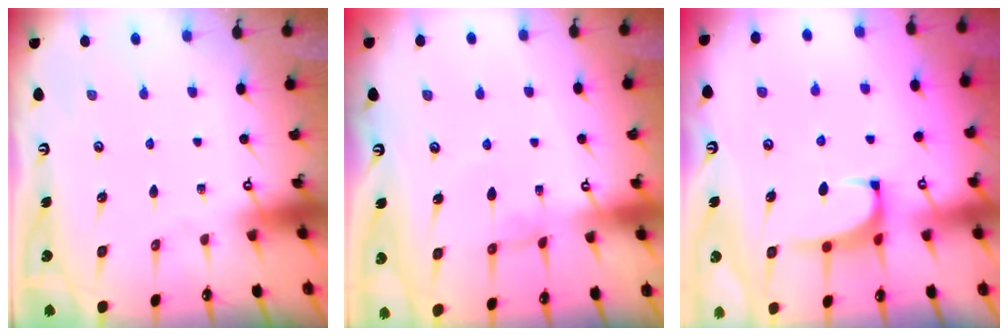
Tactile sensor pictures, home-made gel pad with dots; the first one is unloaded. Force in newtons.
{"total": 0.8, "press": 0.6, "slide": 0.5}
{"total": 0.8, "press": 0.4, "slide": 0.7}